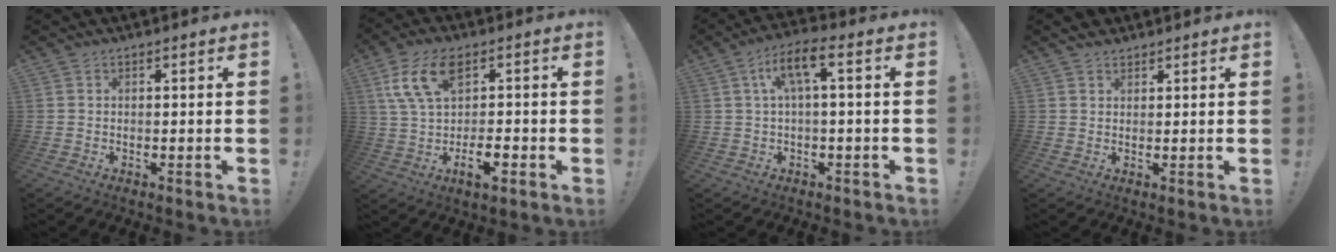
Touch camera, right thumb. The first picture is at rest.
{"total": 13.3, "force": [-0.1, 7.5, 11.0], "torque": [-0.212, 0.006, -0.001]}
{"total": 7.9, "force": [1.3, 1.8, 7.6], "torque": [-0.138, 0.007, 0.023]}
{"total": 2.4, "force": [1.9, 1.4, 0.4], "torque": [0.005, -0.012, 0.034]}